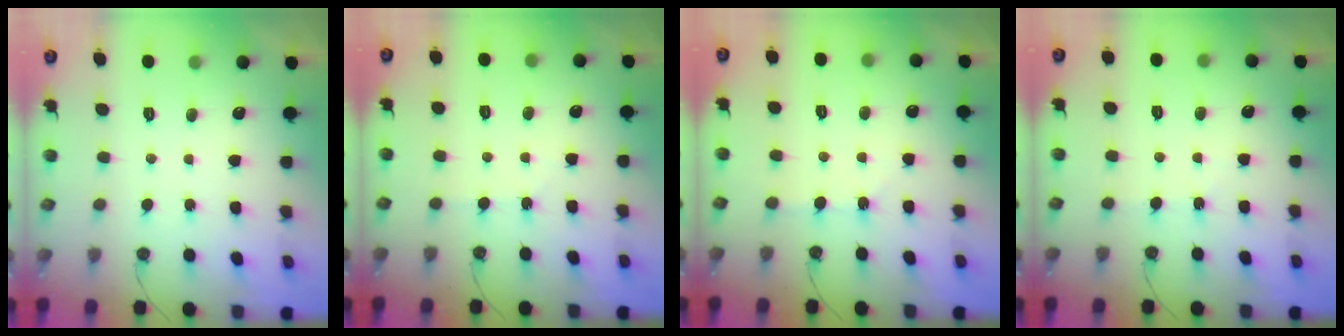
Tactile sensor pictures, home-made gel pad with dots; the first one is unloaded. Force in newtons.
{"total": 3.7, "press": 3.7, "slide": 0.5}
{"total": 2.7, "press": 2.7, "slide": 0.3}
{"total": 1.0, "press": 1.0, "slide": 0.2}